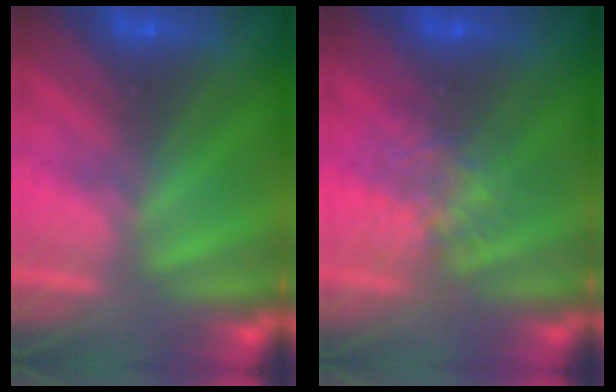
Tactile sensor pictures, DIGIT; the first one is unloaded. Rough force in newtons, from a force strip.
{"total": 3.9}